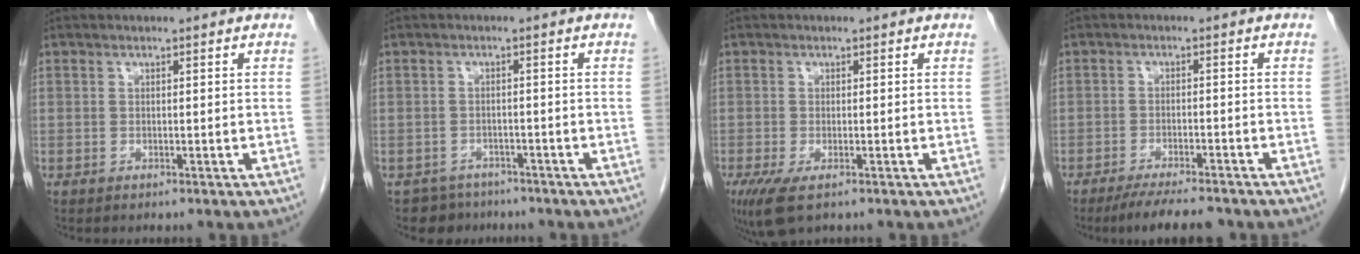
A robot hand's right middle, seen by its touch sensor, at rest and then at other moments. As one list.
[{"total": 3.7, "force": [-3.0, 2.1, -0.7], "torque": [0.012, 0.005, -0.048]}, {"total": 4.9, "force": [-2.9, 1.6, 3.6], "torque": [-0.072, -0.016, -0.048]}, {"total": 7.4, "force": [-6.4, 1.0, 3.5], "torque": [-0.053, -0.016, -0.101]}]